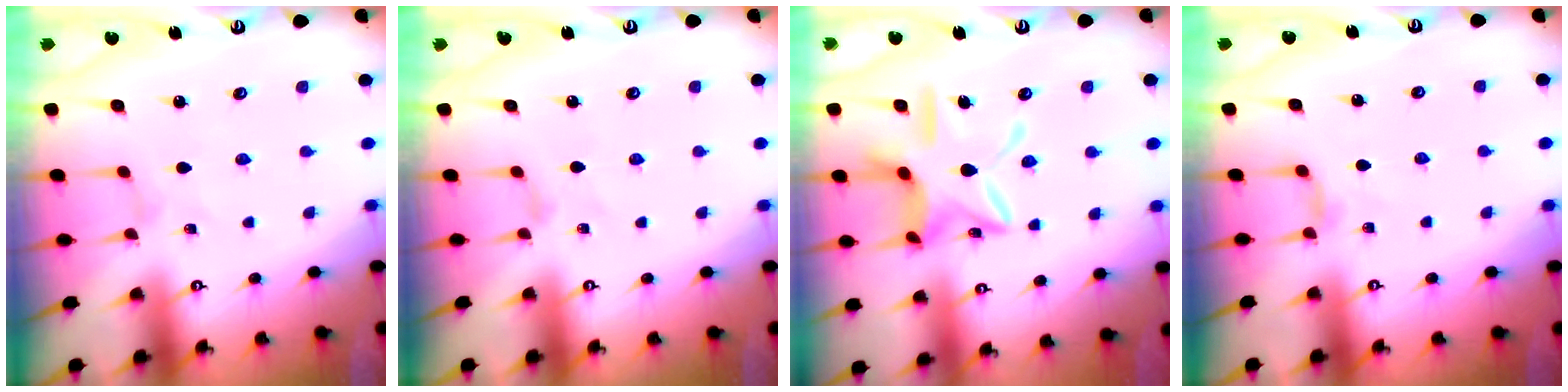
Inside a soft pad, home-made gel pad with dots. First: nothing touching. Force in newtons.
{"total": 0.0}
{"total": 14.4, "press": 14.4, "slide": 1.2}
{"total": 1.9, "press": 1.9, "slide": 0.4}